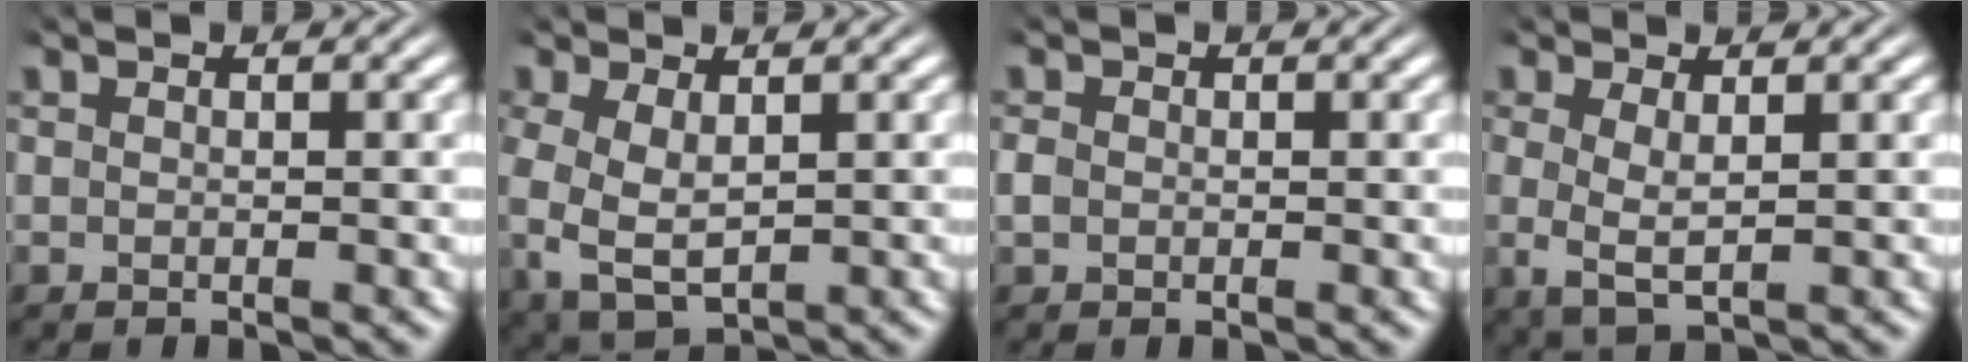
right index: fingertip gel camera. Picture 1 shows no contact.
{"total": 6.3, "force": [-0.9, 4.9, 3.8], "torque": [-0.116, -0.028, 0.001]}
{"total": 1.2, "force": [-0.4, 0.9, 0.5], "torque": [-0.023, -0.007, -0.003]}
{"total": 3.7, "force": [-0.1, 2.2, 3.0], "torque": [-0.075, -0.019, 0.009]}